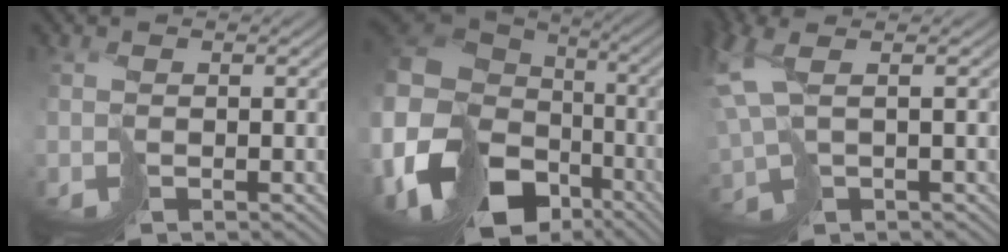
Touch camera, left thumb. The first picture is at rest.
{"total": 18.4, "force": [-7.9, 13.4, 9.8], "torque": [-0.276, -0.046, -0.088]}
{"total": 5.9, "force": [1.4, 2.1, 5.4], "torque": [-0.153, -0.009, 0.030]}